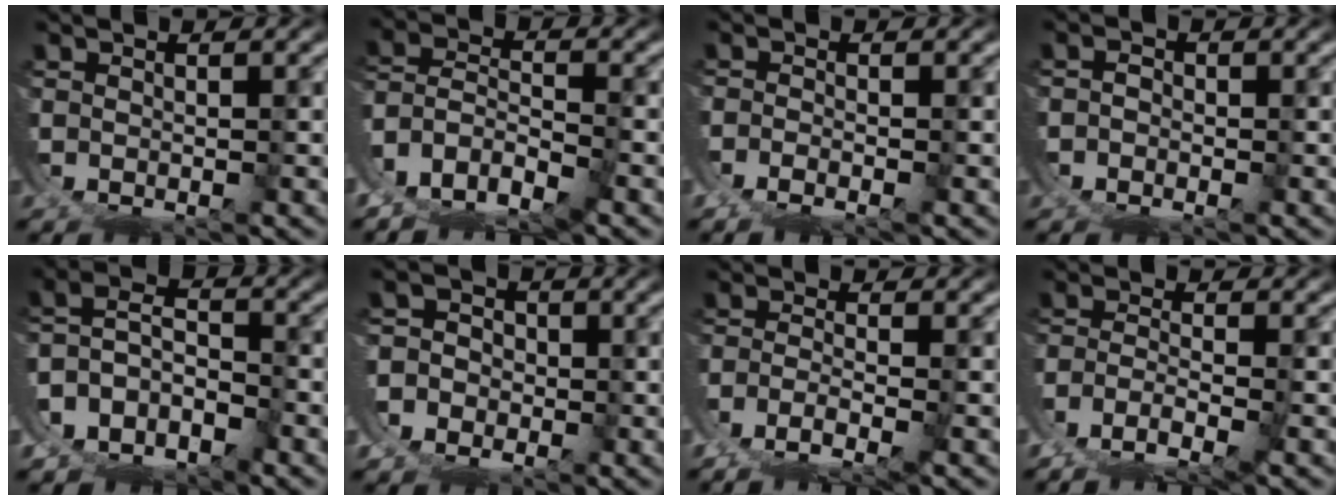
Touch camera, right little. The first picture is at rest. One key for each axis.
{"total": 5.9, "fx": -1.7, "fy": 4.9, "fz": 2.8, "tx": -0.076, "ty": -0.034, "tz": -0.026}
{"total": 1.7, "fx": -1.2, "fy": -0.8, "fz": 0.8, "tx": -0.008, "ty": -0.005, "tz": -0.017}
{"total": 2.5, "fx": -1.2, "fy": 2.1, "fz": 0.6, "tx": -0.016, "ty": -0.013, "tz": -0.018}
{"total": 10.6, "fx": -3.1, "fy": 9.9, "fz": 2.4, "tx": -0.104, "ty": -0.046, "tz": -0.059}
{"total": 2.9, "fx": 0.2, "fy": 2.8, "fz": 0.4, "tx": -0.013, "ty": -0.011, "tz": -0.001}
{"total": 2.3, "fx": -1.3, "fy": -0.6, "fz": 1.8, "tx": -0.041, "ty": -0.016, "tz": -0.011}
{"total": 2.4, "fx": -1.5, "fy": -0.3, "fz": 1.8, "tx": -0.046, "ty": -0.021, "tz": -0.012}